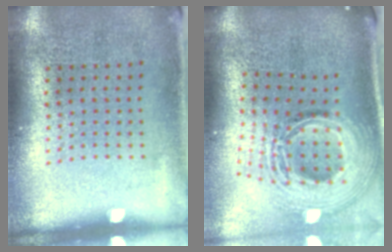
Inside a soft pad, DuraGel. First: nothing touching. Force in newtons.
{"total": 3.1, "press": 2.1, "slide": 2.2}